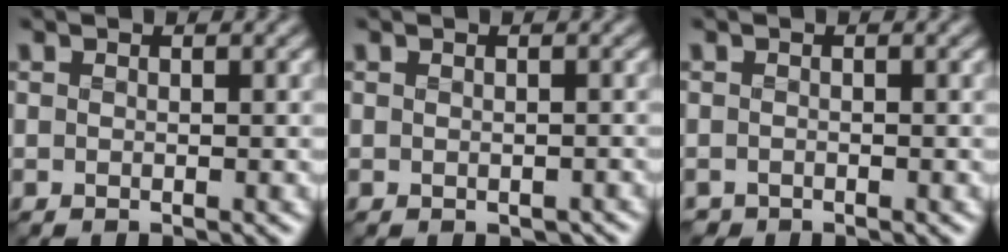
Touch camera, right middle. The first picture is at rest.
{"total": 0.9, "force": [-0.5, 0.5, 0.4], "torque": [-0.007, -0.010, 0.002]}
{"total": 0.8, "force": [-0.8, 0.1, -0.2], "torque": [0.004, -0.009, -0.014]}